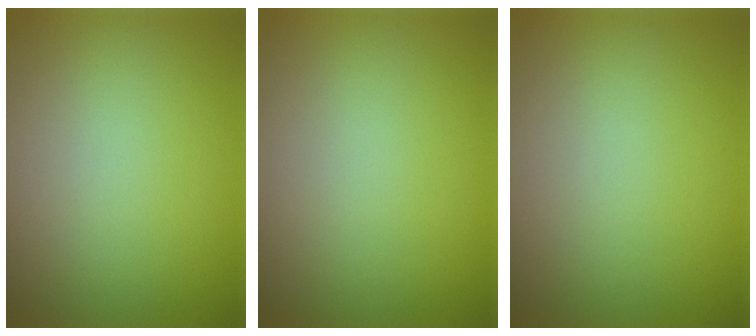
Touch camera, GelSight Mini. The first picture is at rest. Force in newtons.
{"total": 0.0}
{"total": 0.0}